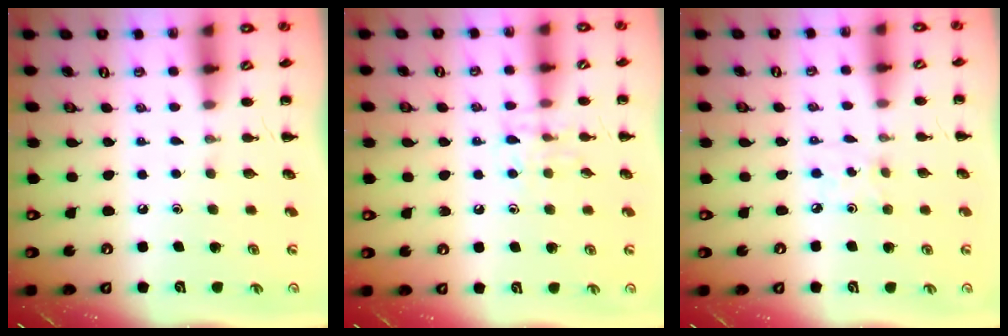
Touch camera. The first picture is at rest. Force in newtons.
{"total": 6.5, "press": 6.4, "slide": 0.7}
{"total": 2.1, "press": 2.0, "slide": 0.4}